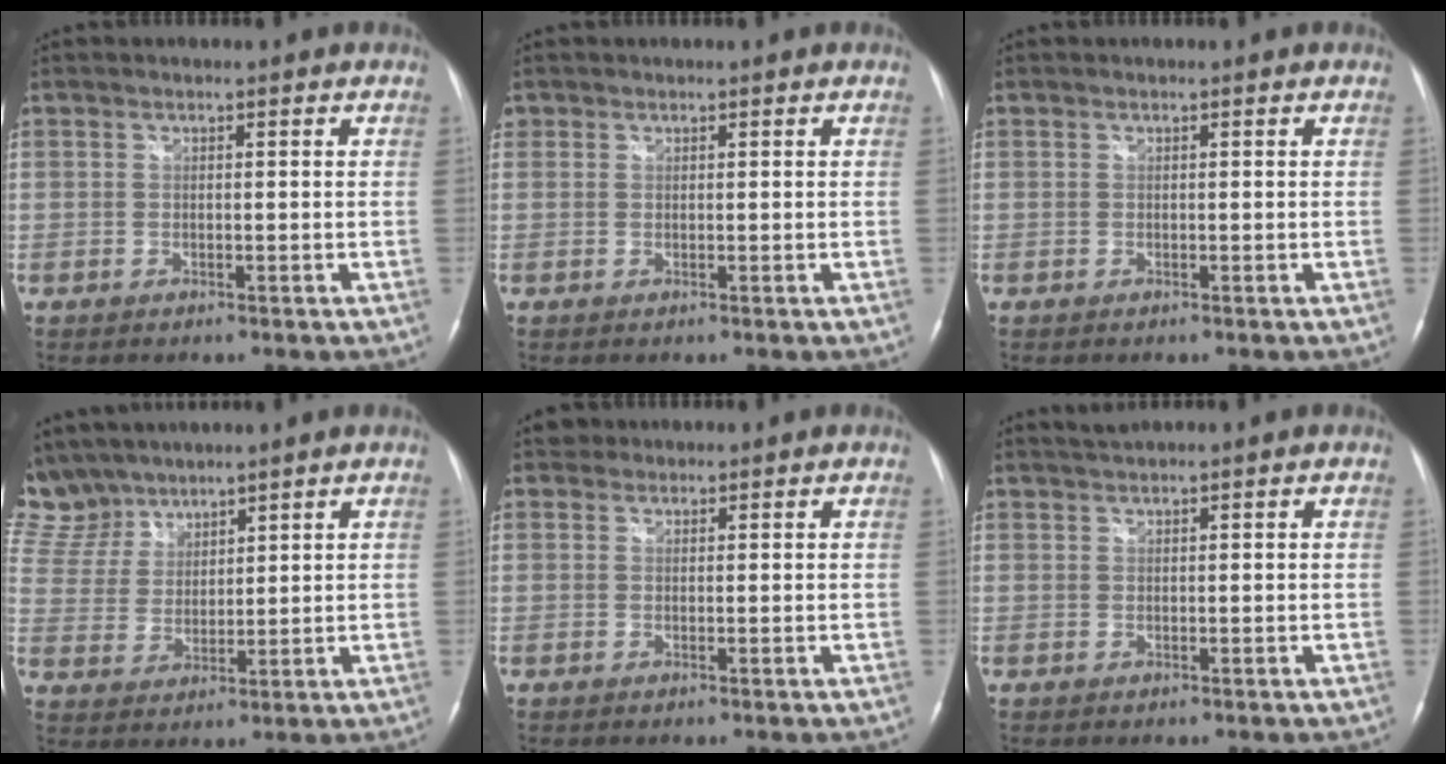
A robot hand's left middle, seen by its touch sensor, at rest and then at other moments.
{"total": 0.6, "force": [0.3, 0.5, 0.0], "torque": [0.004, 0.003, 0.005]}
{"total": 0.0}
{"total": 10.4, "force": [9.1, 4.9, 1.0], "torque": [-0.039, 0.017, 0.199]}
{"total": 1.4, "force": [1.1, 0.9, -0.3], "torque": [0.009, 0.011, 0.013]}
{"total": 1.2, "force": [1.1, -0.3, 0.1], "torque": [-0.004, 0.009, 0.027]}